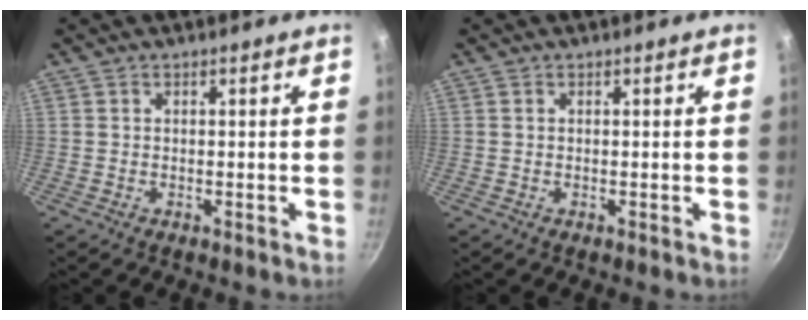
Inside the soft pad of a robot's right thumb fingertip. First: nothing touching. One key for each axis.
{"total": 0.0}